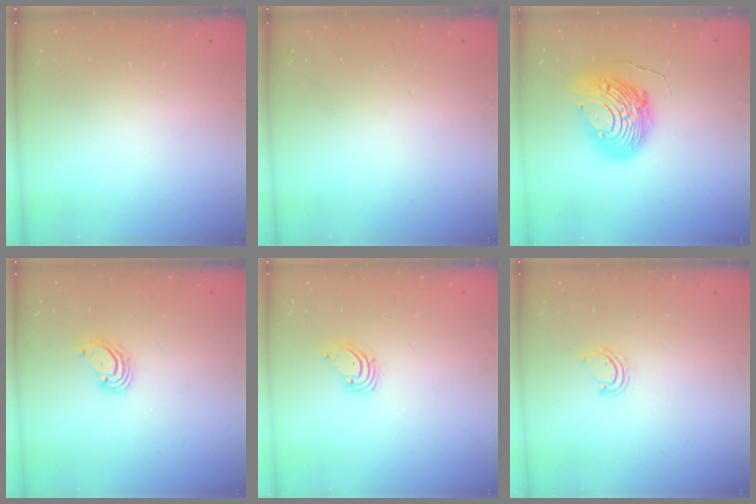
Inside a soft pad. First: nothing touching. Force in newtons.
{"total": 0.0}
{"total": 15.1, "press": 15.1, "slide": 1.6}
{"total": 3.4, "press": 3.4, "slide": 0.0}
{"total": 1.5, "press": 1.5, "slide": 0.1}
{"total": 4.0, "press": 4.0, "slide": 0.3}